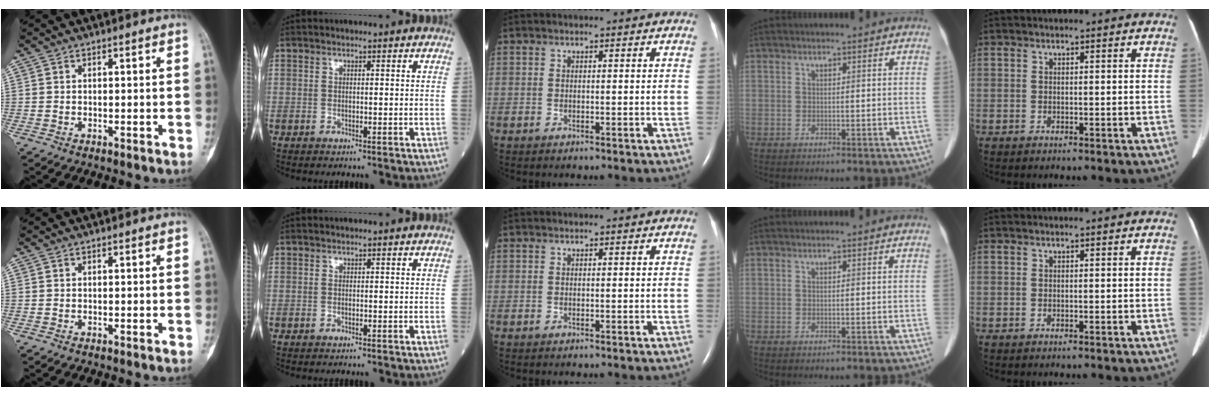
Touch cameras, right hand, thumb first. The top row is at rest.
{}